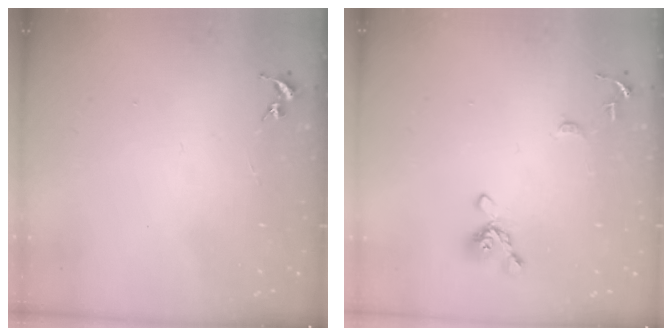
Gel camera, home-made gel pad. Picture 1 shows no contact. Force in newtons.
{"total": 10.7, "press": 10.6, "slide": 1.3}